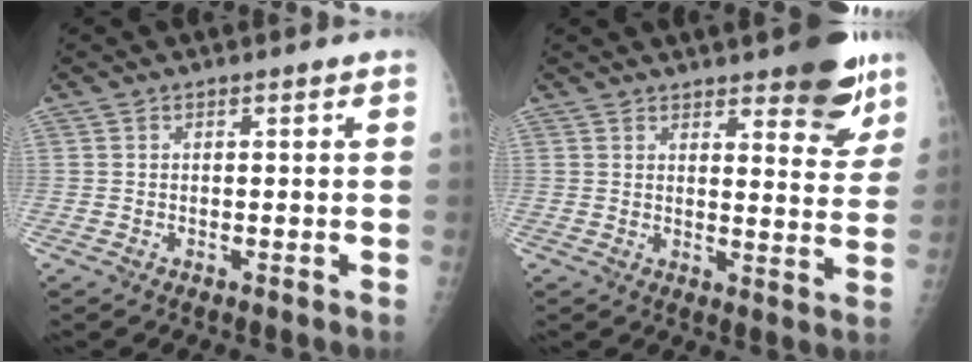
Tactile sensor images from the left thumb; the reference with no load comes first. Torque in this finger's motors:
{"motor_torque": [1.20, 0.79, 0.83, -0.62, 0.20]}